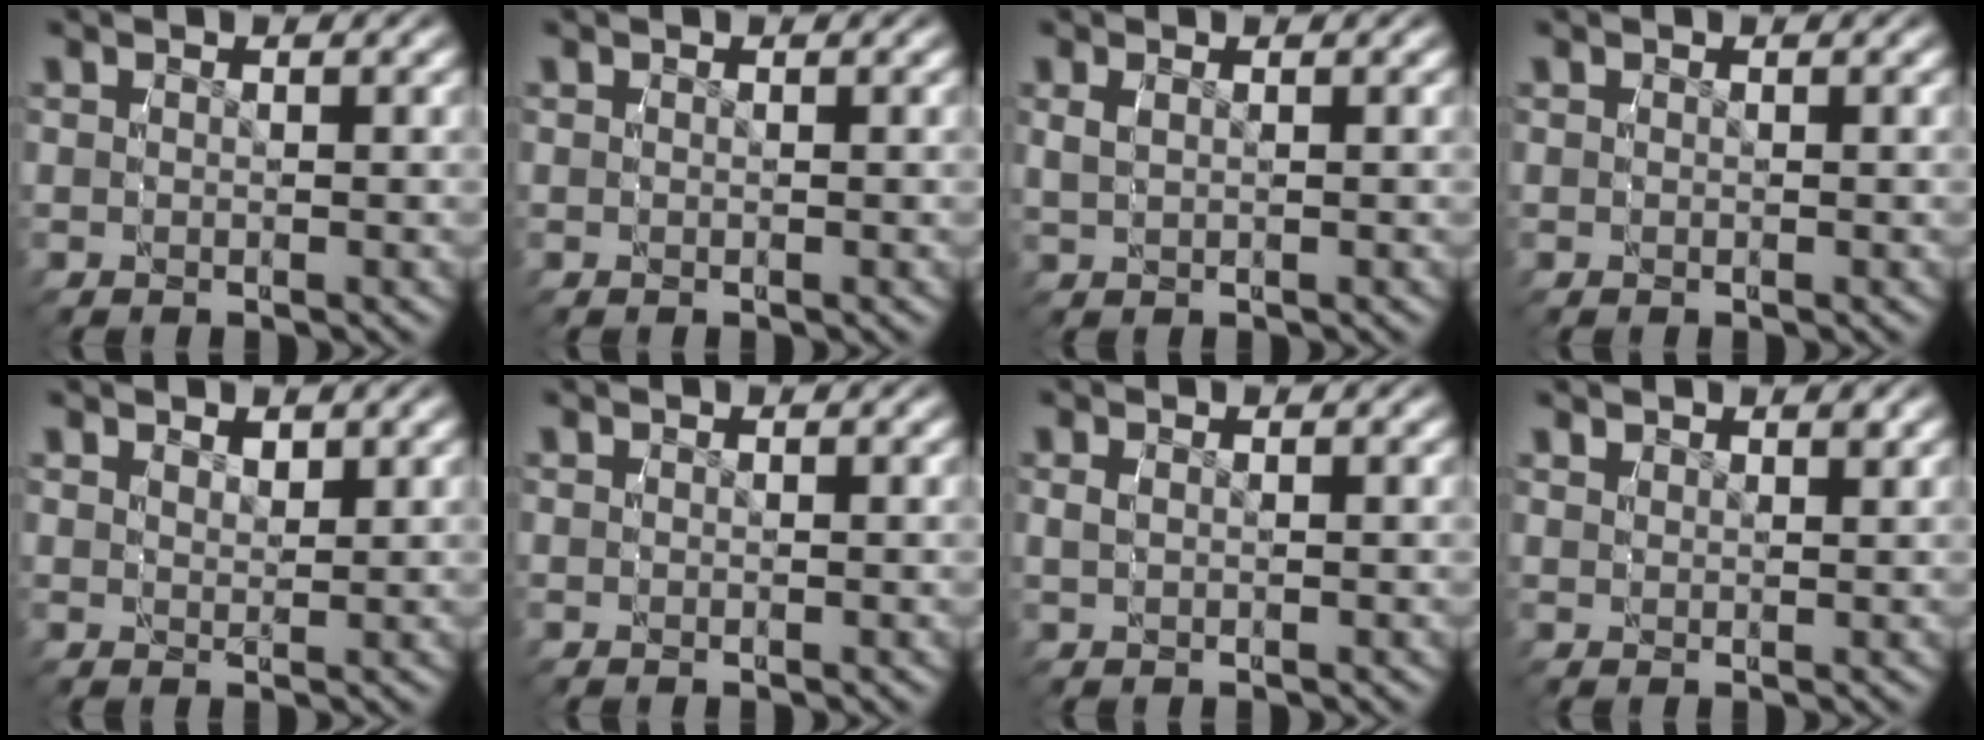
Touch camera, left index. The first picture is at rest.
{"total": 0.0}
{"total": 0.9, "force": [0.4, 0.5, 0.6], "torque": [-0.016, 0.001, 0.012]}
{"total": 0.0}
{"total": 0.8, "force": [0.8, -0.1, 0.0], "torque": [0.008, -0.004, 0.018]}
{"total": 0.0}
{"total": 0.5, "force": [0.1, 0.3, 0.4], "torque": [-0.010, -0.002, 0.007]}
{"total": 1.1, "force": [1.1, -0.2, 0.0], "torque": [0.008, -0.001, 0.023]}